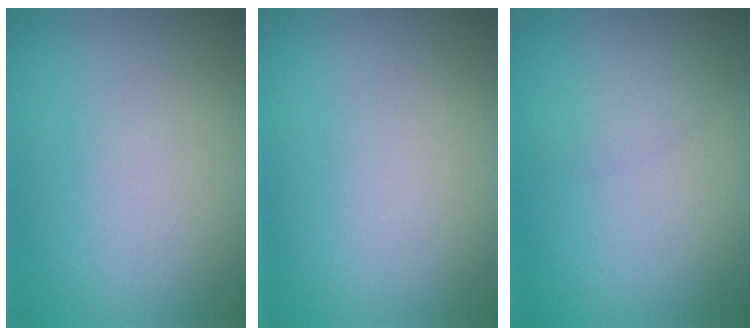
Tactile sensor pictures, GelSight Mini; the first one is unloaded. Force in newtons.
{"total": 0.0}
{"total": 1.3, "press": 1.3, "slide": 0.1}